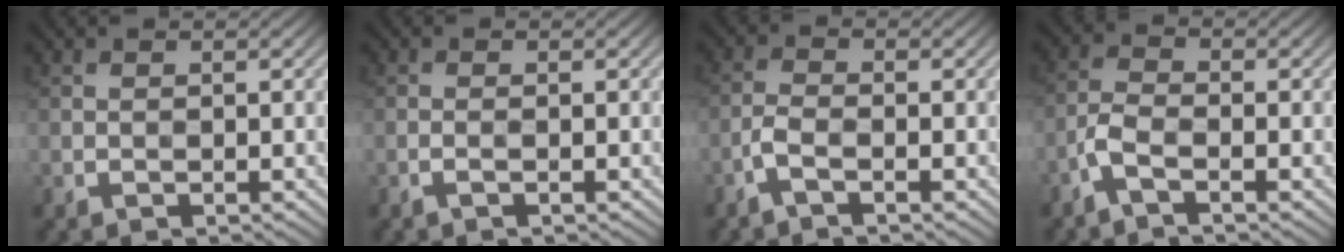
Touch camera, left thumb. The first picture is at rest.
{"total": 0.7, "force": [-0.4, 0.0, 0.6], "torque": [-0.015, 0.001, -0.010]}
{"total": 2.2, "force": [-1.4, 0.5, 1.7], "torque": [-0.042, 0.004, -0.038]}
{"total": 3.2, "force": [-2.0, 0.9, 2.3], "torque": [-0.058, 0.003, -0.054]}